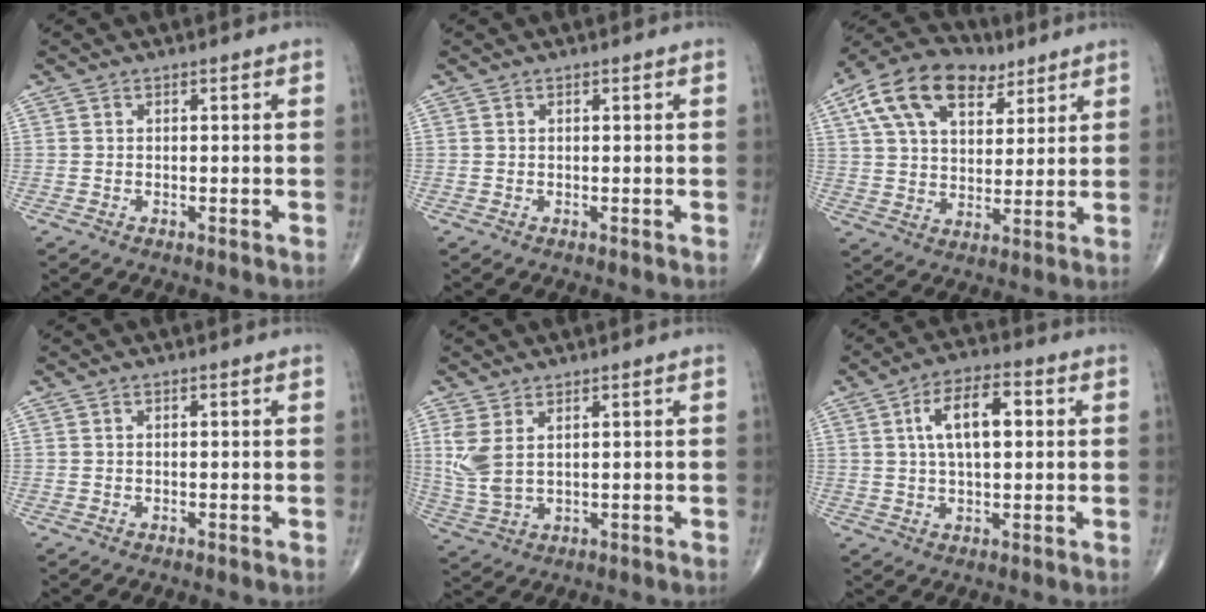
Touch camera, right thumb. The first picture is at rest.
{"total": 0.0}
{"total": 17.0, "force": [8.5, 10.0, 10.7], "torque": [-0.167, -0.005, 0.148]}
{"total": 0.0}
{"total": 6.3, "force": [2.0, 3.1, 5.1], "torque": [-0.121, -0.006, 0.053]}
{"total": 9.8, "force": [2.2, 4.5, 8.5], "torque": [-0.135, 0.015, 0.031]}